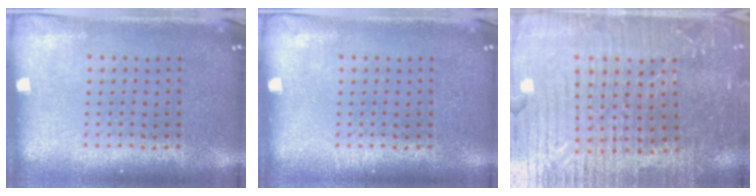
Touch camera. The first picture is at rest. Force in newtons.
{"total": 0.0}
{"total": 4.8, "press": 4.5, "slide": 1.6}